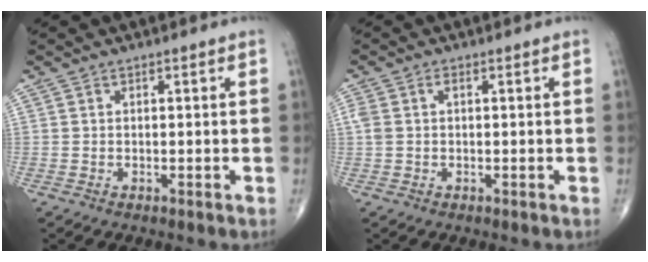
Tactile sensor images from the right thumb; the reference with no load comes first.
{"total": 2.6, "force": [0.4, 1.6, 2.1], "torque": [-0.064, 0.015, 0.009]}